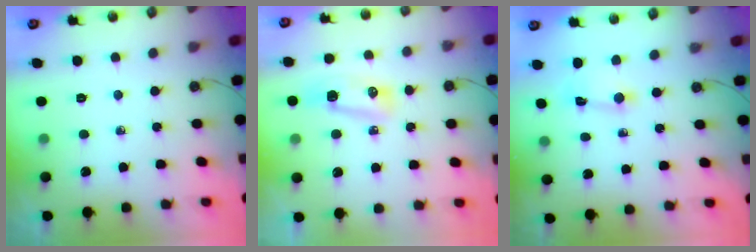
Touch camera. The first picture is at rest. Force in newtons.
{"total": 8.5, "press": 8.1, "slide": 2.7}
{"total": 1.5, "press": 1.5, "slide": 0.2}